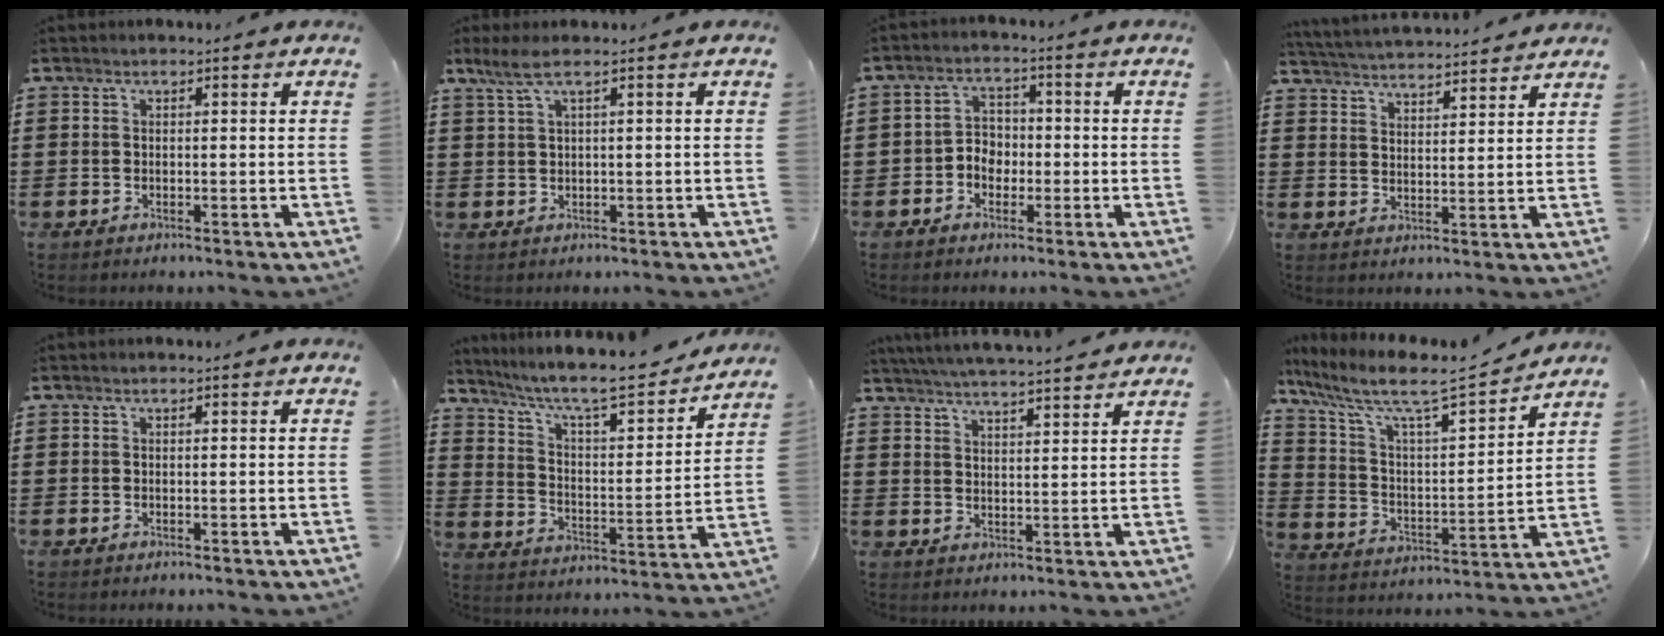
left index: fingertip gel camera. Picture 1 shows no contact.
{"total": 2.3, "force": [0.9, 0.0, 2.2], "torque": [-0.051, -0.004, 0.014]}
{"total": 3.4, "force": [-1.4, 2.7, 1.5], "torque": [-0.037, 0.010, -0.031]}
{"total": 3.7, "force": [3.7, -0.2, 0.2], "torque": [-0.020, -0.024, 0.063]}
{"total": 0.0}
{"total": 9.0, "force": [7.9, 0.6, 4.4], "torque": [-0.109, -0.056, 0.127]}
{"total": 4.7, "force": [4.6, -0.5, 1.0], "torque": [-0.036, -0.023, 0.080]}
{"total": 8.6, "force": [7.0, 1.2, 4.8], "torque": [-0.125, -0.052, 0.112]}